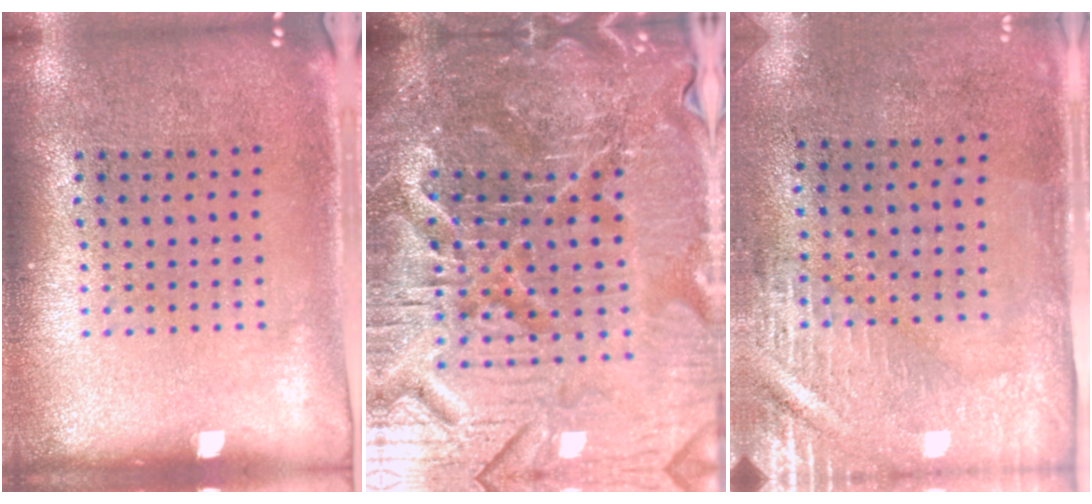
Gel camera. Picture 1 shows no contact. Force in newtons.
{"total": 7.2, "press": 6.4, "slide": 3.3}
{"total": 2.9, "press": 2.5, "slide": 1.5}